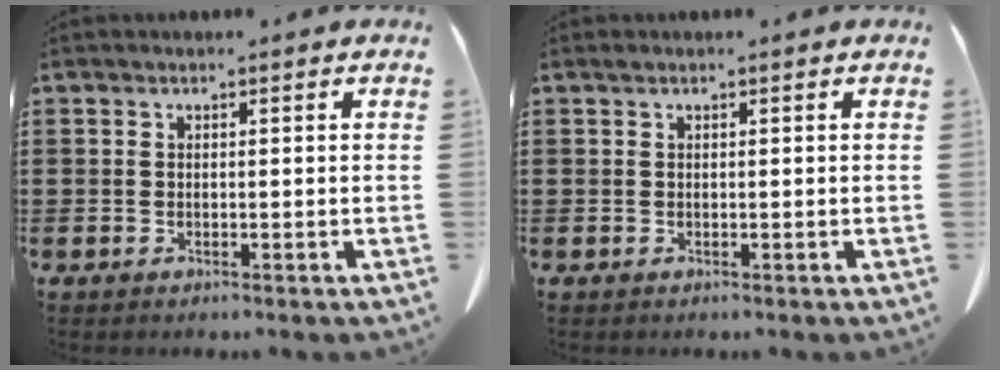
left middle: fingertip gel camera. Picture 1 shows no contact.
{"total": 0.0}